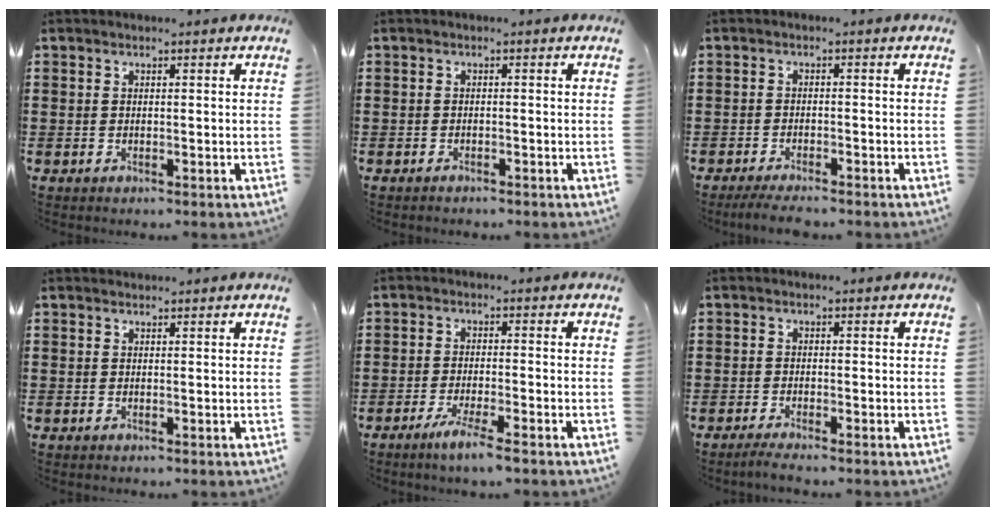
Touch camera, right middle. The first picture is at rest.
{"total": 0.6, "force": [-0.6, 0.1, 0.0], "torque": [-0.001, 0.000, -0.013]}
{"total": 2.5, "force": [-2.3, 0.1, 1.0], "torque": [-0.016, 0.001, -0.044]}
{"total": 0.7, "force": [0.7, 0.0, -0.1], "torque": [-0.001, -0.003, 0.014]}
{"total": 3.6, "force": [-2.5, -0.2, 2.6], "torque": [-0.047, -0.006, -0.045]}
{"total": 1.2, "force": [-1.0, -0.1, 0.7], "torque": [-0.010, -0.001, -0.018]}